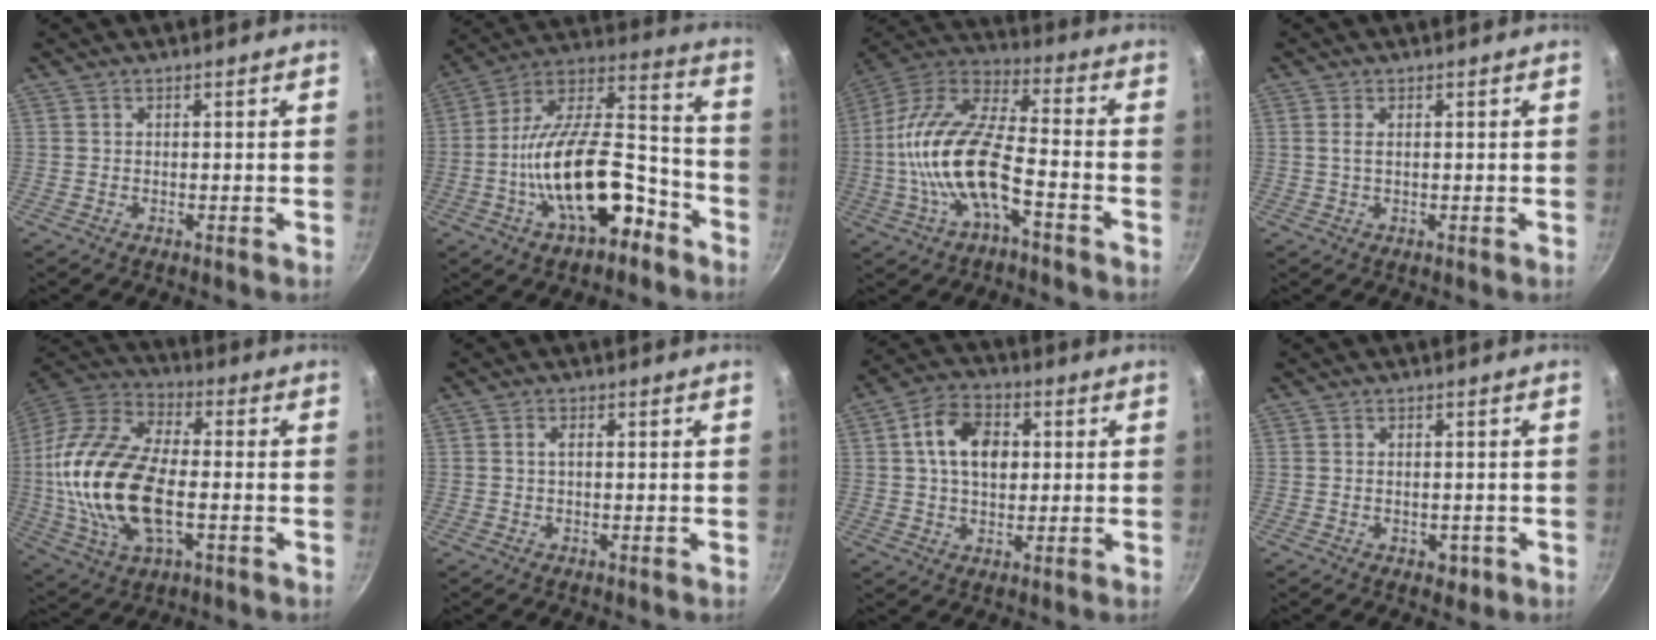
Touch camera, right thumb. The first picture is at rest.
{"total": 22.7, "force": [-8.9, 10.5, 18.1], "torque": [-0.269, 0.073, -0.150]}
{"total": 18.4, "force": [-5.1, 7.6, 15.9], "torque": [-0.305, 0.046, -0.111]}
{"total": 1.5, "force": [0.3, 0.7, 1.3], "torque": [-0.027, 0.000, 0.006]}
{"total": 23.4, "force": [-2.4, 12.5, 19.6], "torque": [-0.397, 0.024, -0.051]}
{"total": 1.3, "force": [0.1, 0.6, 1.2], "torque": [-0.026, 0.004, 0.001]}
{"total": 11.0, "force": [2.0, 7.4, 7.8], "torque": [-0.115, 0.012, 0.022]}
{"total": 2.7, "force": [-0.8, 1.8, 1.8], "torque": [-0.018, 0.001, -0.008]}